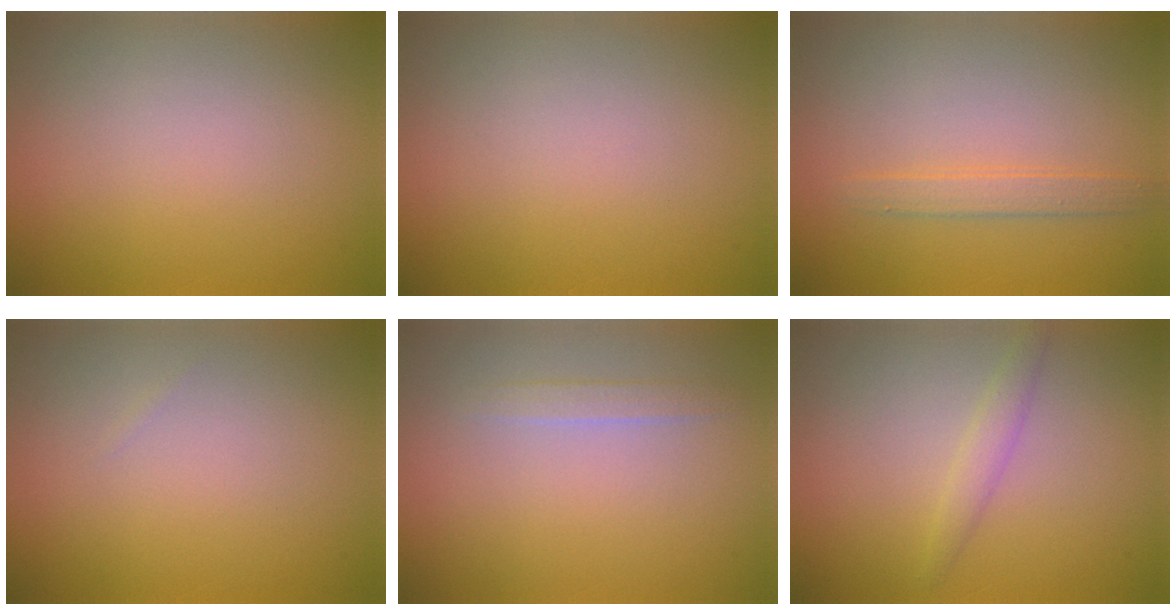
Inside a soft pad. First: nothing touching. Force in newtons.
{"total": 0.0}
{"total": 1.6, "press": 1.6, "slide": 0.0}
{"total": 0.0}
{"total": 1.1, "press": 1.1, "slide": 0.2}
{"total": 1.4, "press": 1.4, "slide": 0.1}